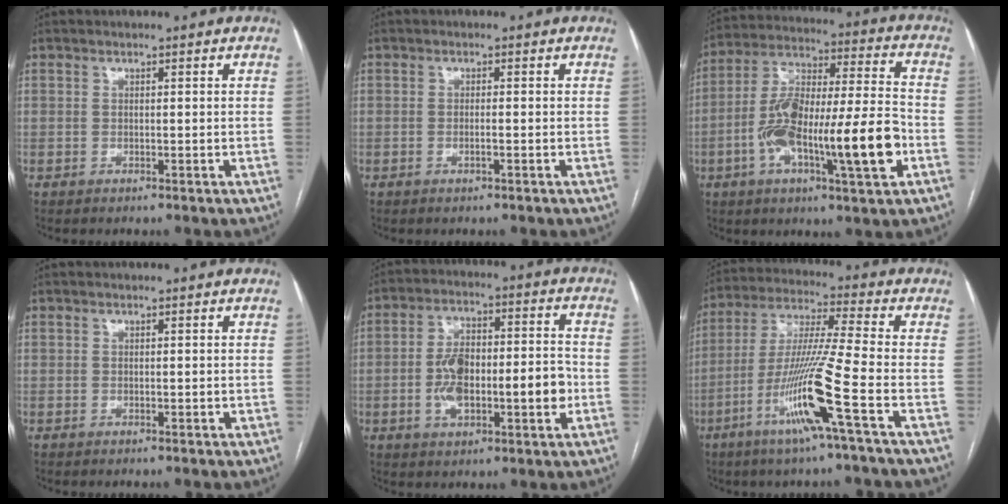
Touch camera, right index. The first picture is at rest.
{"total": 1.0, "force": [-0.4, 0.1, 0.9], "torque": [-0.020, 0.000, -0.006]}
{"total": 19.7, "force": [-5.8, 3.0, 18.6], "torque": [-0.323, 0.010, -0.093]}
{"total": 0.5, "force": [0.0, 0.3, 0.5], "torque": [-0.010, 0.001, 0.003]}
{"total": 13.3, "force": [-2.5, 4.8, 12.1], "torque": [-0.207, 0.029, -0.033]}
{"total": 14.2, "force": [-5.9, -1.9, 12.8], "torque": [-0.255, -0.018, -0.118]}